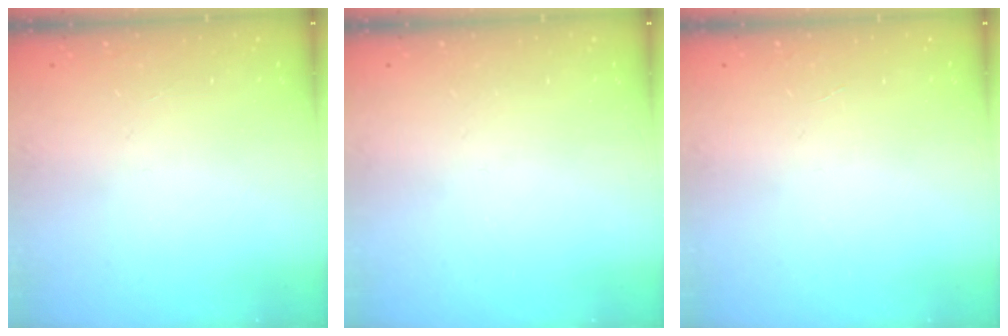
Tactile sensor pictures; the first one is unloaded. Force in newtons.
{"total": 0.0}
{"total": 0.0}